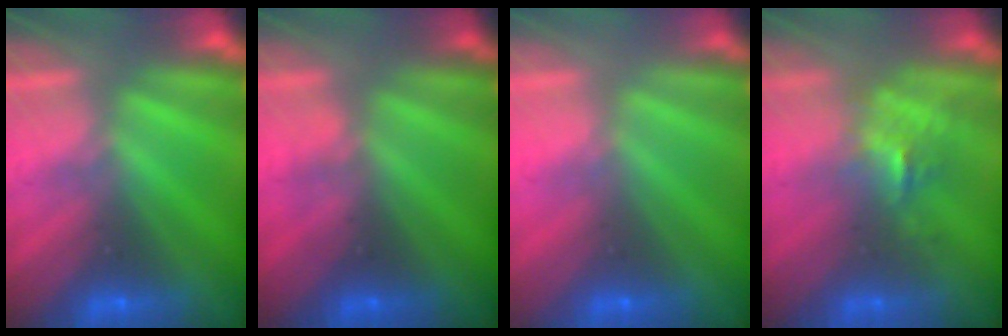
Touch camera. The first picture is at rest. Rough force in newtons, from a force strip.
{"total": 3.4}
{"total": 3.4}
{"total": 2.5}